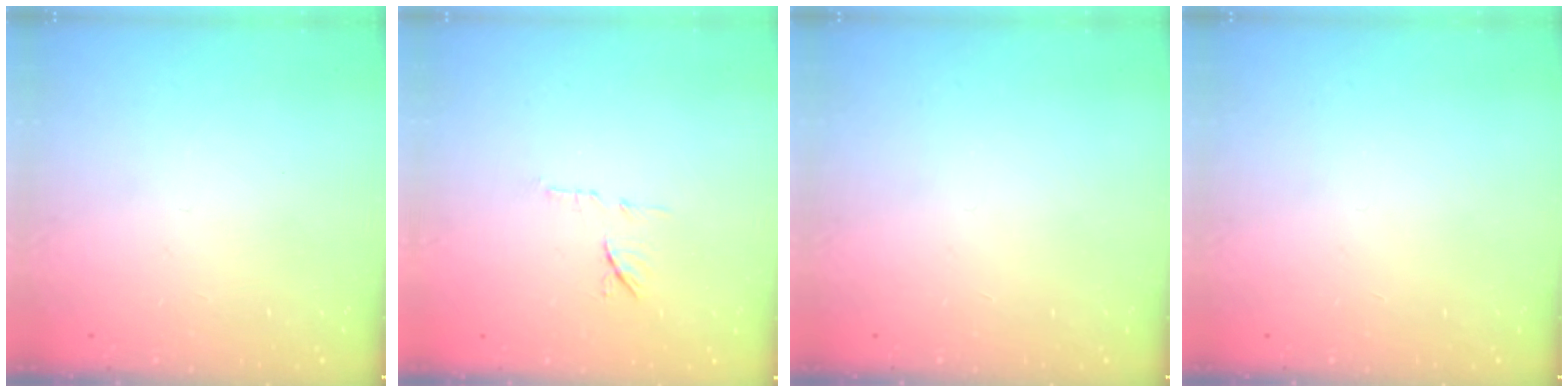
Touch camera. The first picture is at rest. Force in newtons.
{"total": 7.1, "press": 7.1, "slide": 1.0}
{"total": 0.0}
{"total": 0.0}